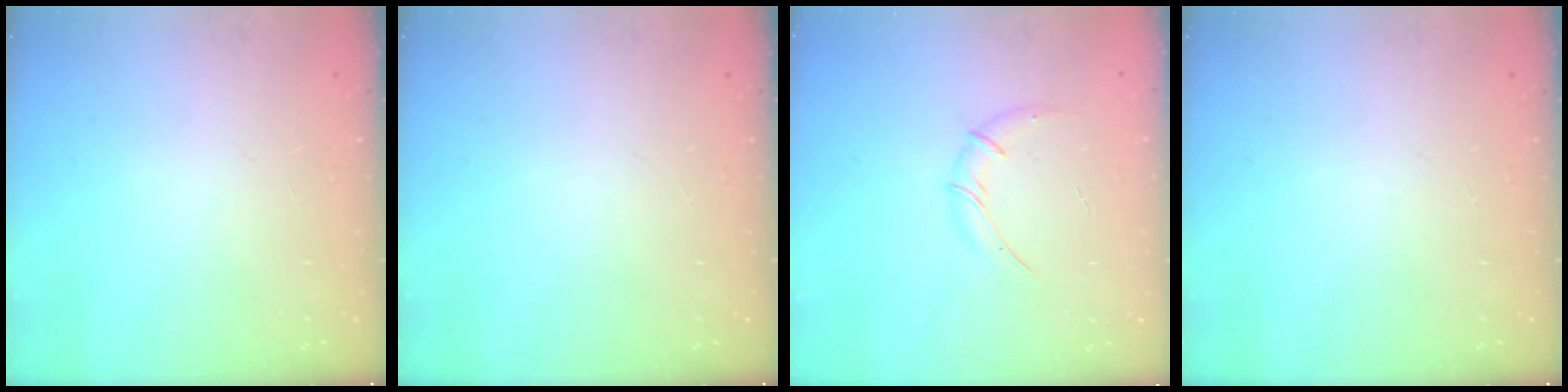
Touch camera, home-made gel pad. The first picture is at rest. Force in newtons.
{"total": 0.0}
{"total": 7.9, "press": 7.8, "slide": 1.2}
{"total": 0.0}